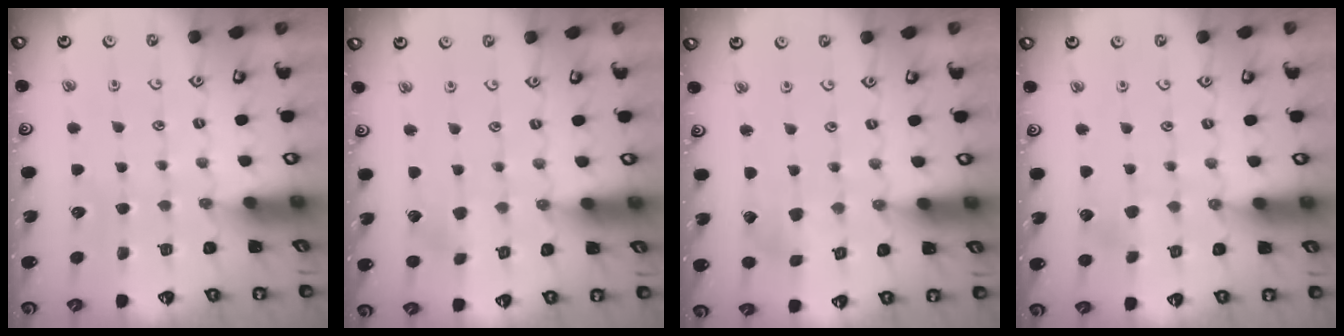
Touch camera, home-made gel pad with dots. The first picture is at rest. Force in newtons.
{"total": 2.5, "press": 2.5, "slide": 0.2}
{"total": 2.6, "press": 2.6, "slide": 0.3}
{"total": 3.0, "press": 3.0, "slide": 0.1}